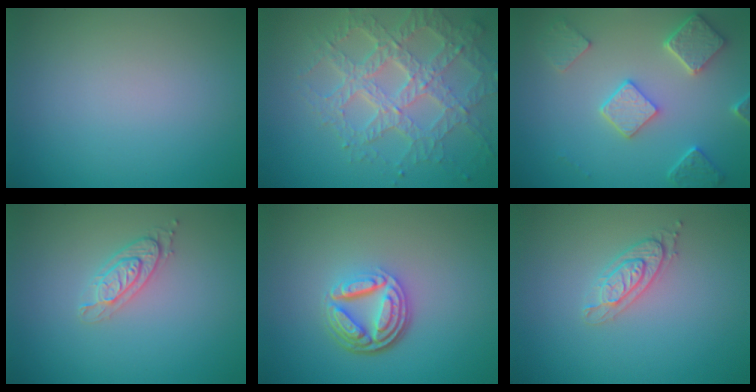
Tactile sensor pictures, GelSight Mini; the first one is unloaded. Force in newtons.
{"total": 7.1, "press": 5.1, "slide": 4.9}
{"total": 4.9, "press": 4.0, "slide": 2.9}
{"total": 2.0, "press": 1.9, "slide": 0.4}
{"total": 5.1, "press": 3.6, "slide": 3.6}
{"total": 2.1, "press": 2.1, "slide": 0.4}